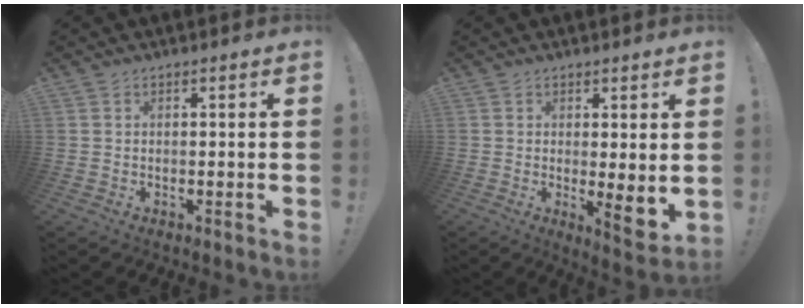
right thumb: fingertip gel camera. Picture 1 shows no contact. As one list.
[{"total": 6.2, "force": [0.2, 0.9, 6.1], "torque": [-0.072, -0.022, 0.006]}]